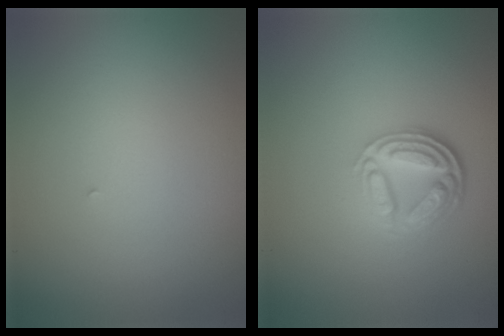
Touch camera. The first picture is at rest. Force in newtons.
{"total": 4.8, "press": 3.6, "slide": 3.2}